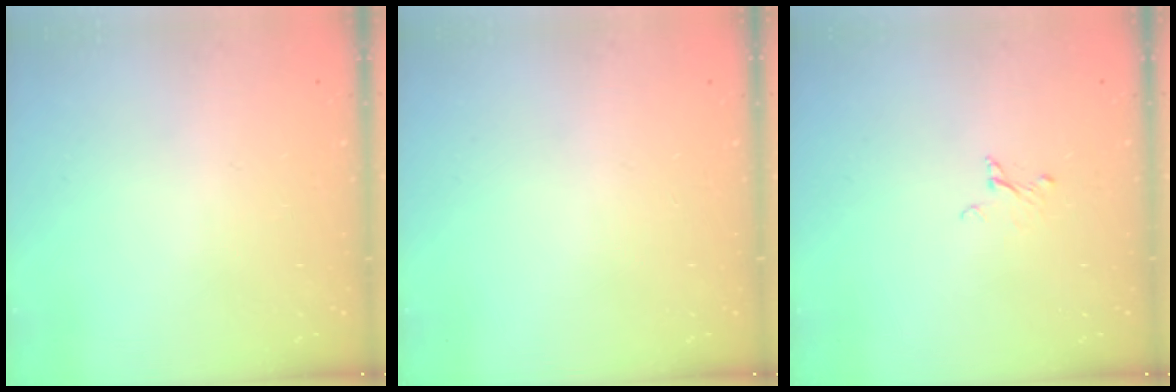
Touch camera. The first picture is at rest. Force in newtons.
{"total": 0.0}
{"total": 2.2, "press": 2.2, "slide": 0.1}